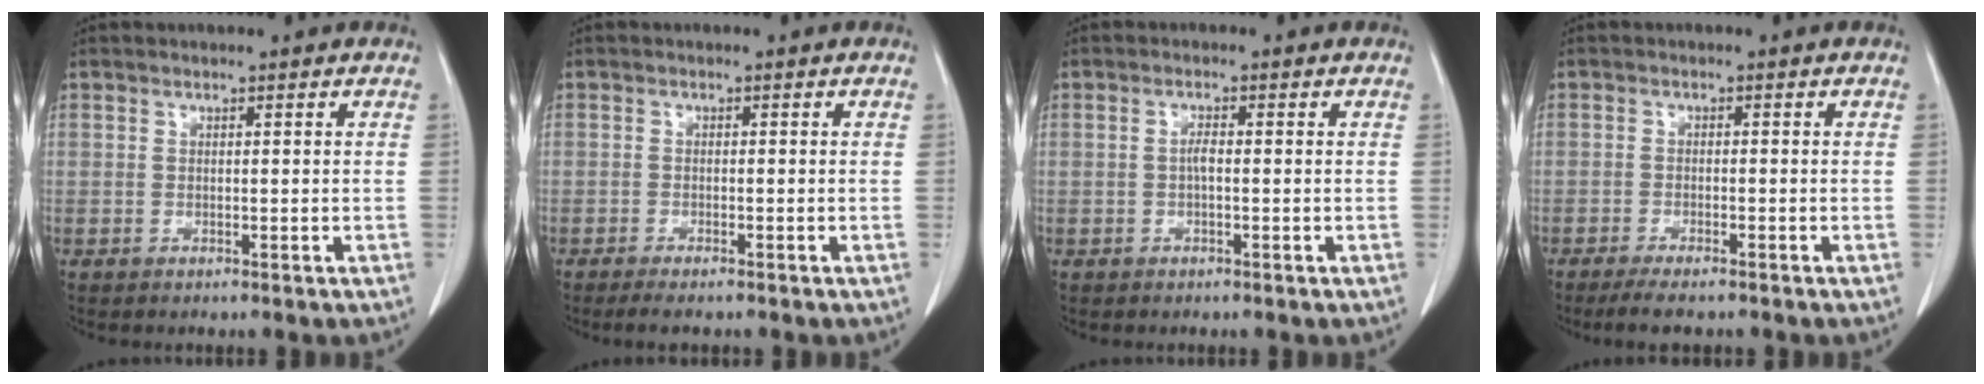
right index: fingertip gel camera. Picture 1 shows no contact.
{"total": 3.1, "force": [-2.5, 0.4, 1.7], "torque": [-0.025, -0.006, -0.035]}
{"total": 1.5, "force": [-0.2, 0.3, 1.5], "torque": [-0.029, 0.003, -0.005]}
{"total": 4.6, "force": [-3.7, 0.7, 2.6], "torque": [-0.040, -0.008, -0.057]}